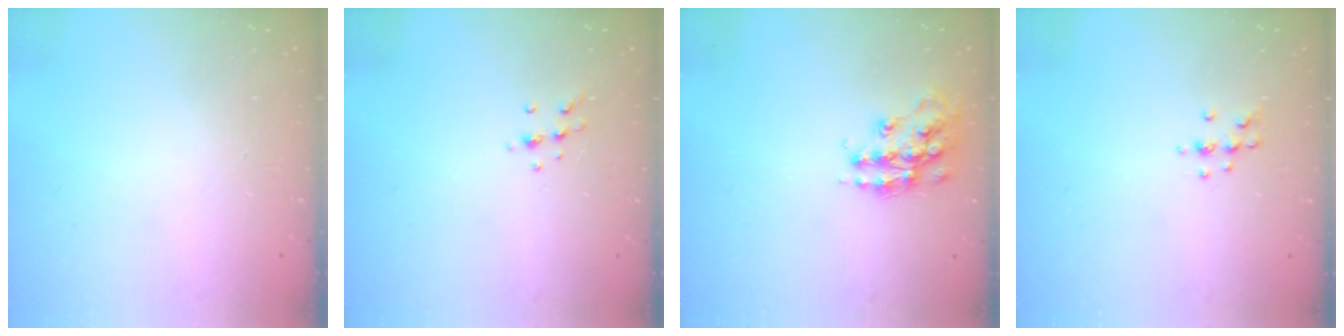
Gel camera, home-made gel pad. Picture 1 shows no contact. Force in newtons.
{"total": 5.1, "press": 4.9, "slide": 1.1}
{"total": 13.7, "press": 13.7, "slide": 0.9}
{"total": 5.5, "press": 5.2, "slide": 1.6}